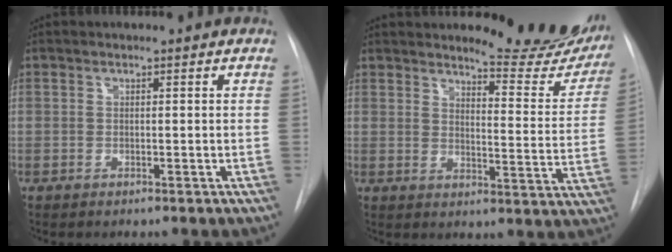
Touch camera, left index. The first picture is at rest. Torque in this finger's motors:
{"motor_torque": [0.64, -0.90, 0.28, 0.02]}